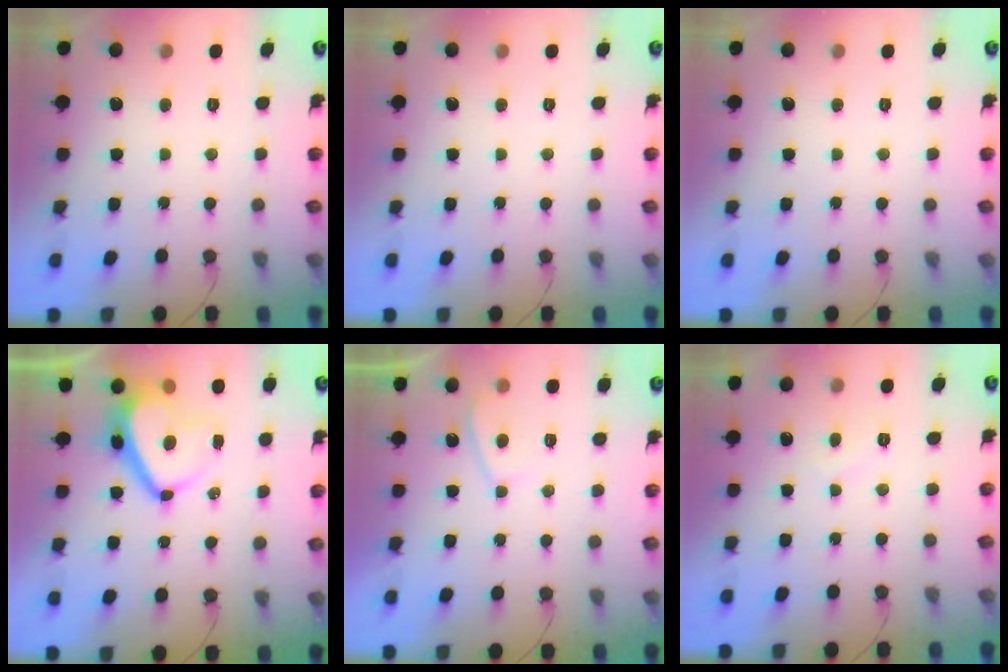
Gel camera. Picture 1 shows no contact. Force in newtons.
{"total": 0.0}
{"total": 0.0}
{"total": 9.8, "press": 9.7, "slide": 1.3}
{"total": 2.8, "press": 2.8, "slide": 0.7}
{"total": 2.1, "press": 2.0, "slide": 0.5}